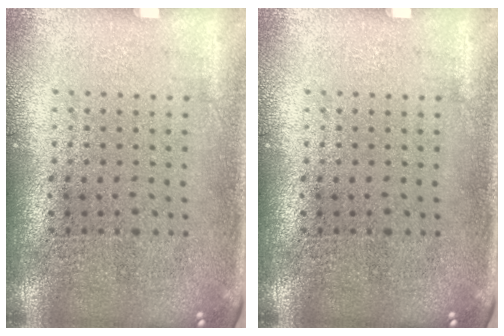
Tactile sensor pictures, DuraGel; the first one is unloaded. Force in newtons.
{"total": 0.0}